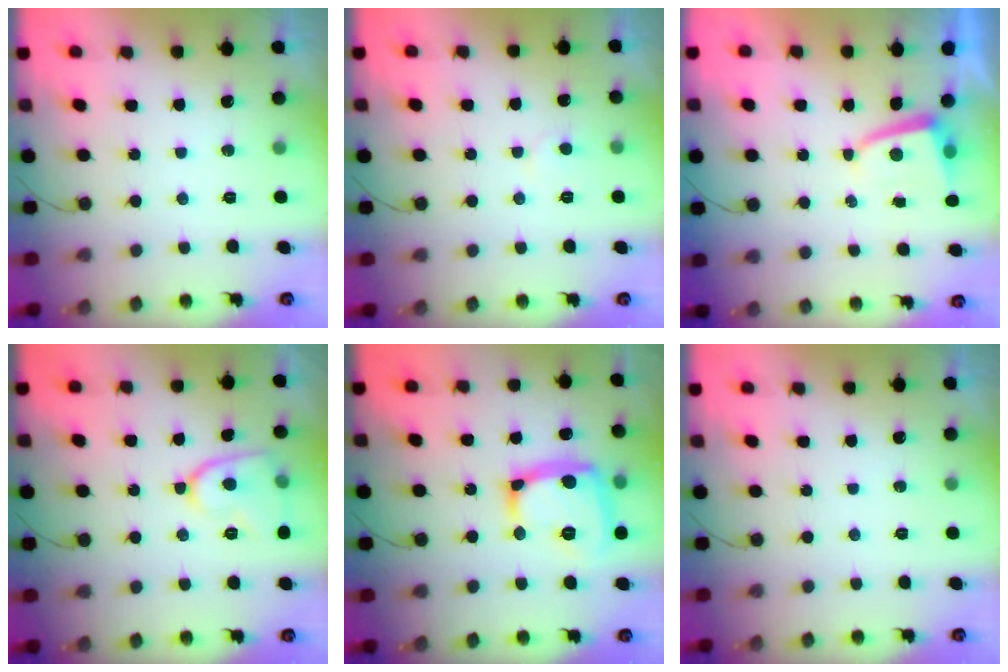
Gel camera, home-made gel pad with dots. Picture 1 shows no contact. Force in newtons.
{"total": 2.8, "press": 2.8, "slide": 0.1}
{"total": 2.6, "press": 2.6, "slide": 0.4}
{"total": 10.0, "press": 10.0, "slide": 0.5}
{"total": 18.2, "press": 18.2, "slide": 1.5}
{"total": 0.0}